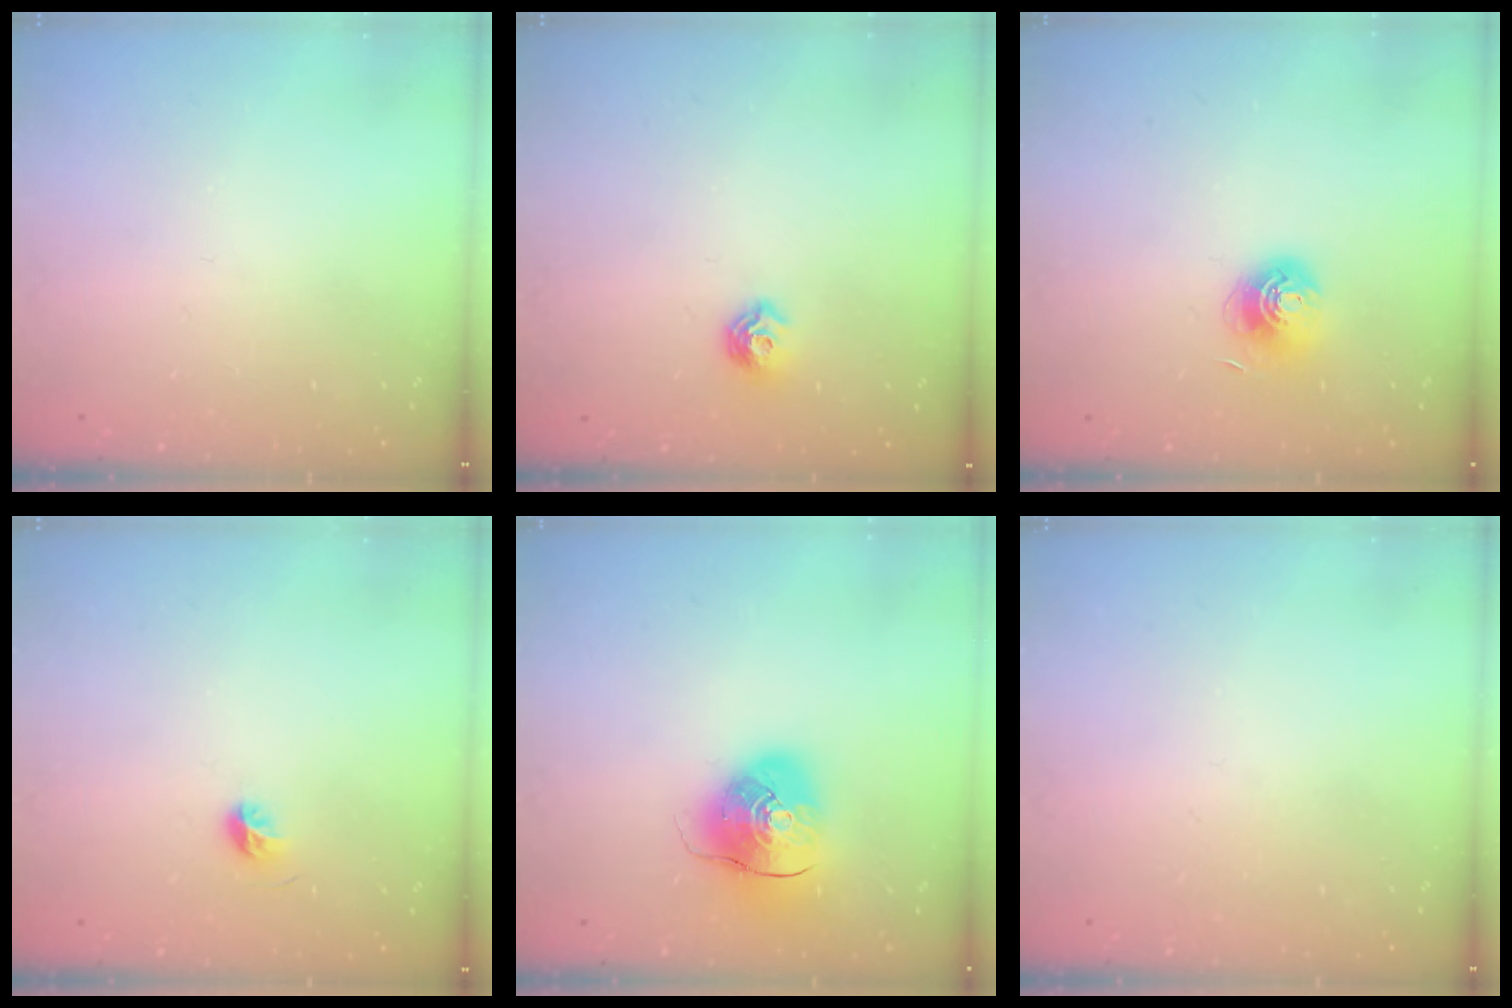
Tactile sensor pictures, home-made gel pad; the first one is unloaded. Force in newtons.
{"total": 7.5, "press": 7.4, "slide": 1.0}
{"total": 7.0, "press": 7.0, "slide": 0.5}
{"total": 5.3, "press": 5.2, "slide": 1.0}
{"total": 10.6, "press": 10.5, "slide": 1.8}
{"total": 0.8, "press": 0.8, "slide": 0.0}